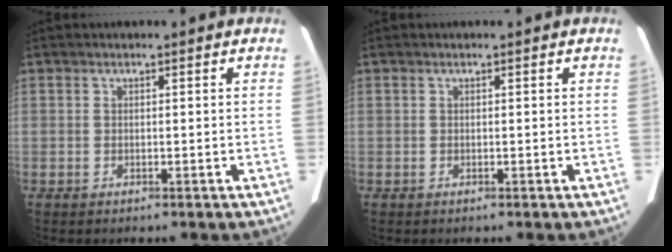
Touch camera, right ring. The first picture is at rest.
{"total": 0.0}